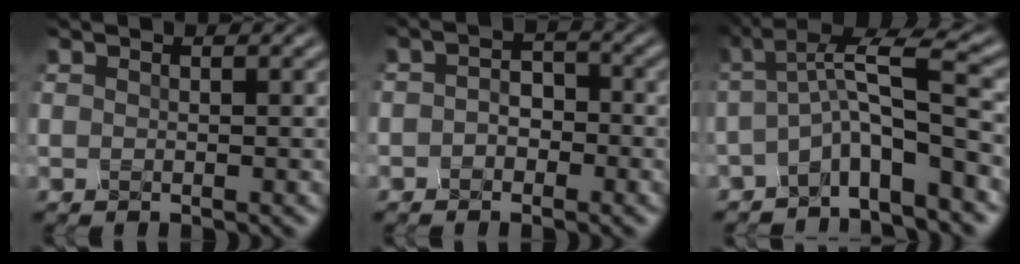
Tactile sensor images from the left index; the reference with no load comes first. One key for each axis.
{"total": 2.3, "fx": -1.1, "fy": 1.7, "fz": 1.1, "tx": -0.018, "ty": 0.003, "tz": -0.029}
{"total": 5.5, "fx": -1.8, "fy": 1.0, "fz": 5.1, "tx": -0.083, "ty": 0.011, "tz": -0.049}